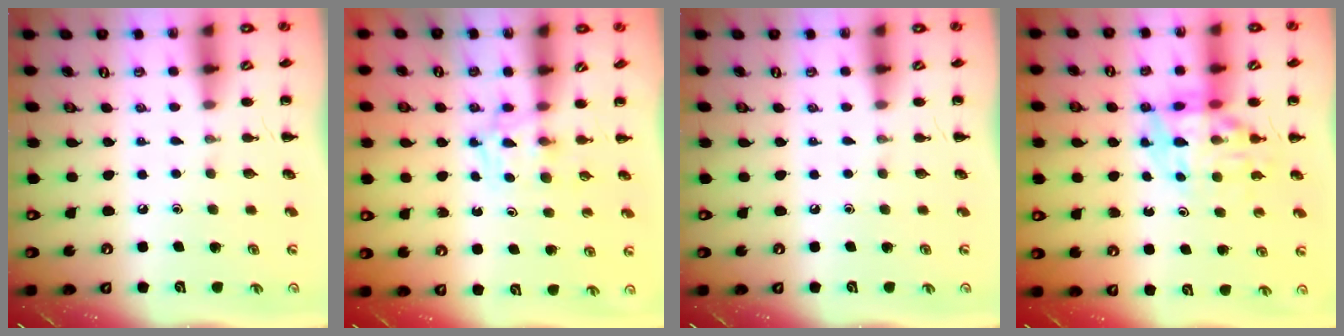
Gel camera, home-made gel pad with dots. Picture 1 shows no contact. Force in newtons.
{"total": 3.2, "press": 2.9, "slide": 1.2}
{"total": 0.0}
{"total": 10.3, "press": 10.0, "slide": 2.7}